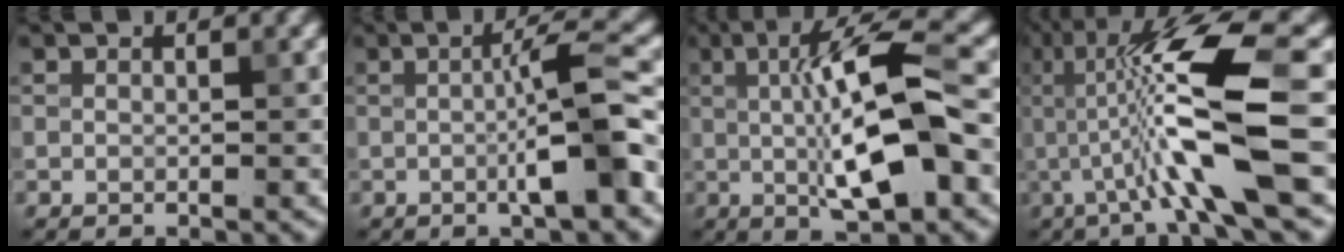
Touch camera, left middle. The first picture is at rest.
{"total": 6.0, "force": [-0.7, 0.8, 5.9], "torque": [-0.089, 0.012, -0.017]}
{"total": 9.6, "force": [0.3, 2.3, 9.3], "torque": [-0.147, -0.001, 0.005]}
{"total": 10.1, "force": [-0.6, 1.5, 10.0], "torque": [-0.165, 0.006, -0.013]}